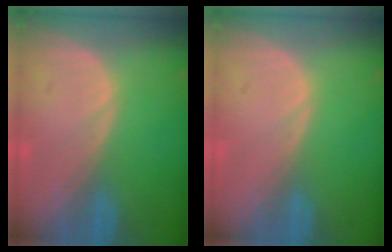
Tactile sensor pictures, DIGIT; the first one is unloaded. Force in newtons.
{"total": 0.0}